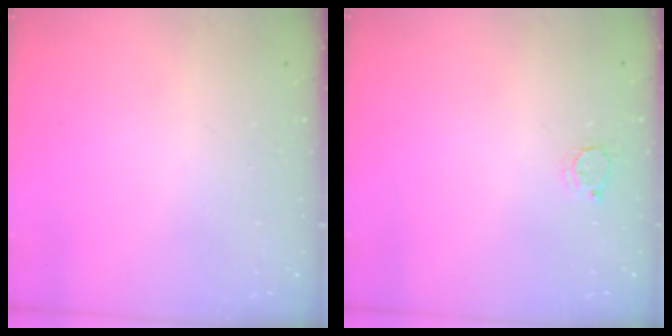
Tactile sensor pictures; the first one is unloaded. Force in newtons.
{"total": 2.7, "press": 2.7, "slide": 0.3}